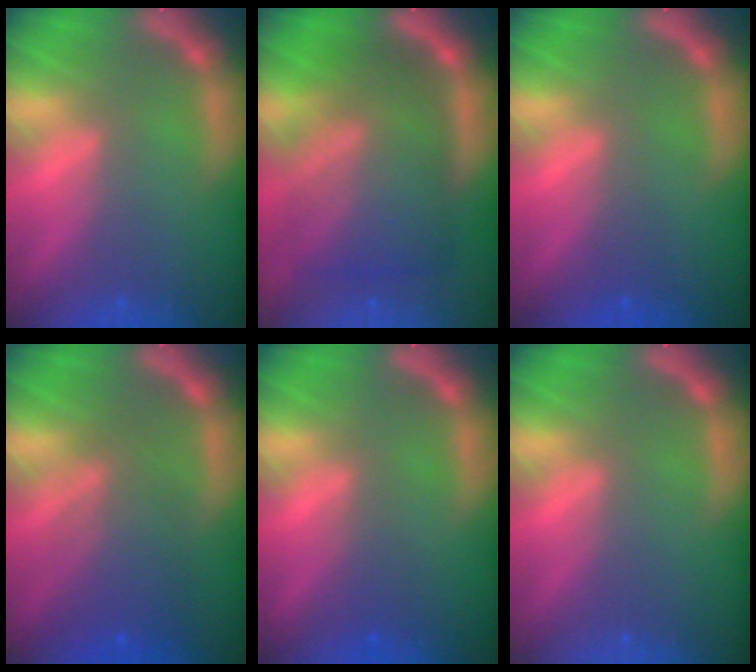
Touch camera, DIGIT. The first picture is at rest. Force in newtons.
{"total": 10.0}
{"total": 1.0}
{"total": 5.6}
{"total": 1.5}
{"total": 0.0}